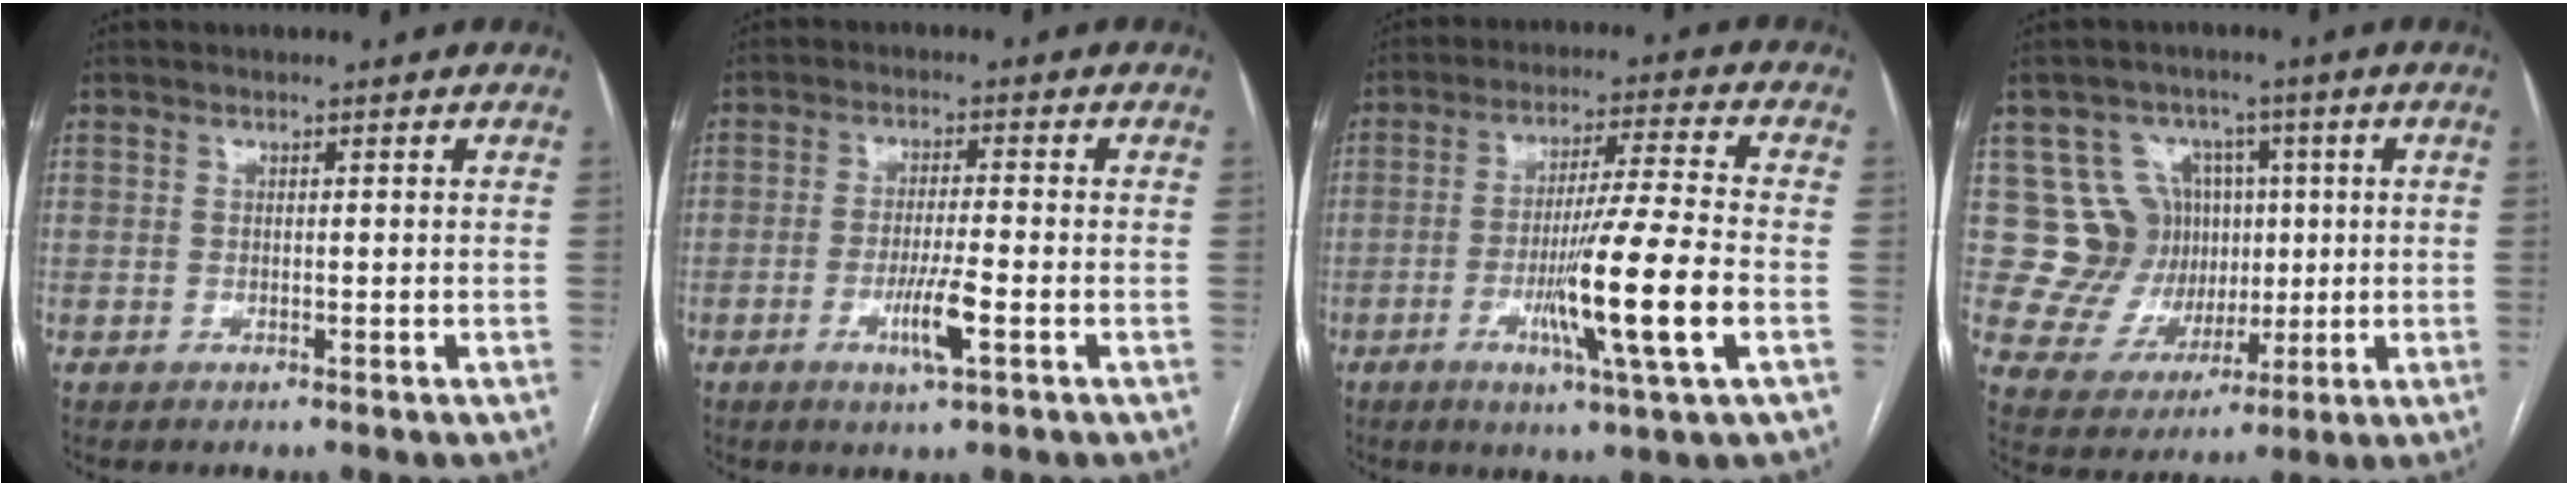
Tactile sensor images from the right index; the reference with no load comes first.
{"total": 5.5, "force": [-2.1, 0.3, 5.0], "torque": [-0.095, -0.009, -0.039]}
{"total": 13.3, "force": [-3.8, -0.9, 12.7], "torque": [-0.227, -0.018, -0.070]}
{"total": 11.7, "force": [2.7, 10.7, 3.8], "torque": [-0.067, 0.041, 0.065]}